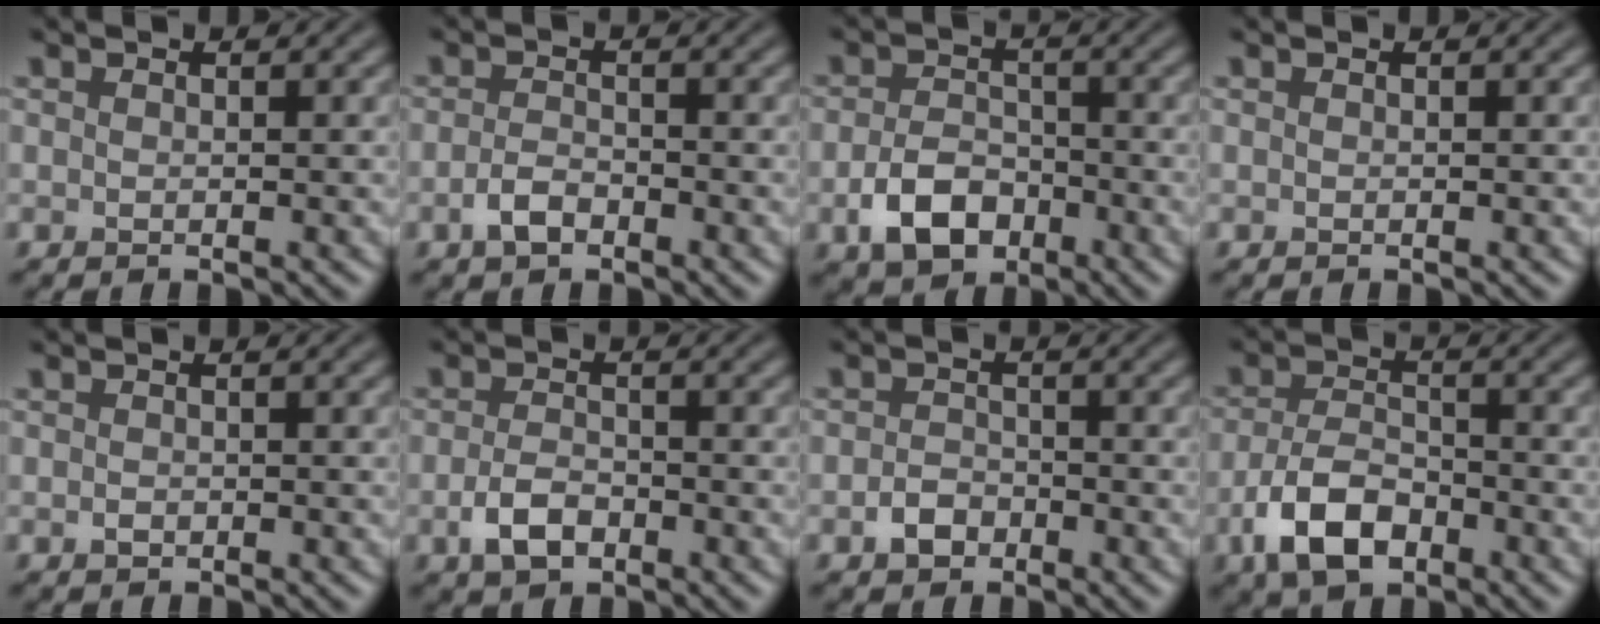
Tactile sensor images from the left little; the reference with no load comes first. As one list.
[{"total": 2.0, "force": [-1.3, 1.0, 1.2], "torque": [-0.025, 0.002, -0.029]}, {"total": 4.7, "force": [-2.2, 3.1, 2.7], "torque": [-0.052, -0.003, -0.043]}, {"total": 0.0}, {"total": 0.7, "force": [-0.2, 0.6, 0.3], "torque": [-0.007, -0.002, -0.007]}, {"total": 2.9, "force": [-1.4, 1.7, 1.9], "torque": [-0.039, -0.002, -0.032]}, {"total": 2.1, "force": [-1.2, 1.5, 0.8], "torque": [-0.012, 0.001, -0.029]}, {"total": 5.5, "force": [-2.9, 3.0, 3.6], "torque": [-0.072, -0.004, -0.058]}]